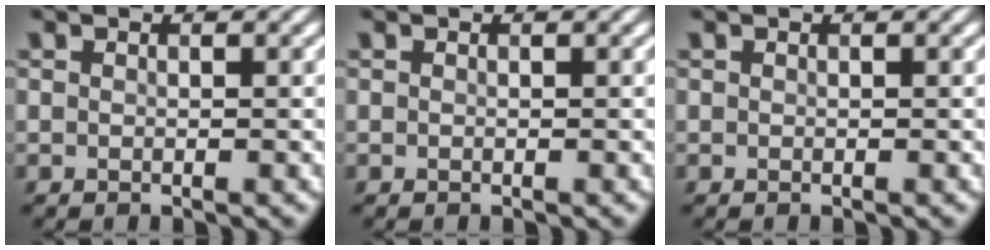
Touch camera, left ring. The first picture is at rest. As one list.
[{"total": 0.0}, {"total": 0.0}]